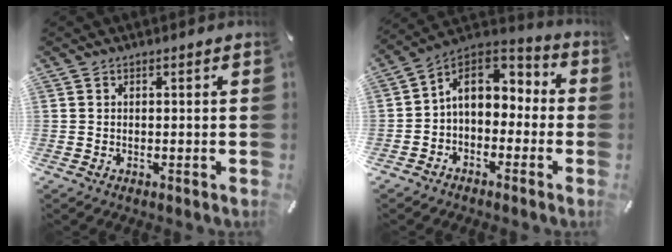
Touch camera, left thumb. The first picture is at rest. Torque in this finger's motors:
{"motor_torque": [0.35, 0.76, 0.77, 0.53, 0.12]}